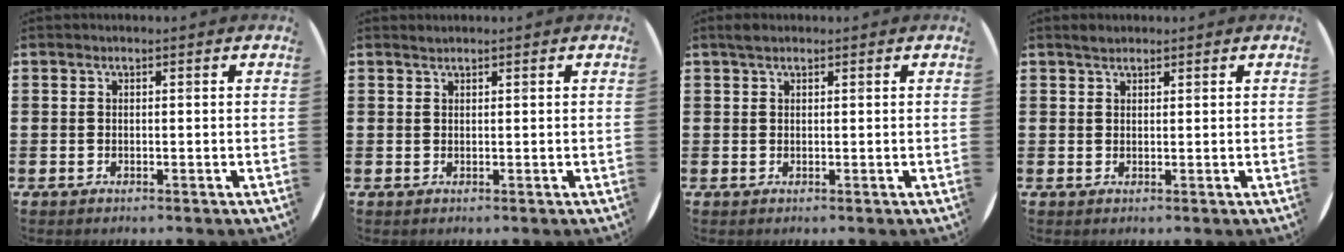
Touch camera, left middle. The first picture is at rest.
{"total": 0.5, "force": [0.5, -0.1, 0.0], "torque": [0.000, 0.000, 0.011]}
{"total": 1.1, "force": [0.9, 0.5, 0.4], "torque": [-0.003, 0.002, 0.014]}
{"total": 1.3, "force": [1.1, 0.4, 0.3], "torque": [0.000, 0.001, 0.019]}